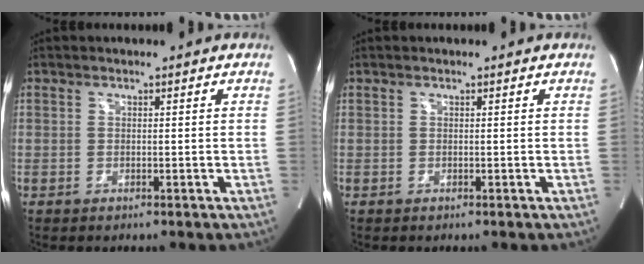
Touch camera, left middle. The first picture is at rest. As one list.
[{"total": 0.0}]